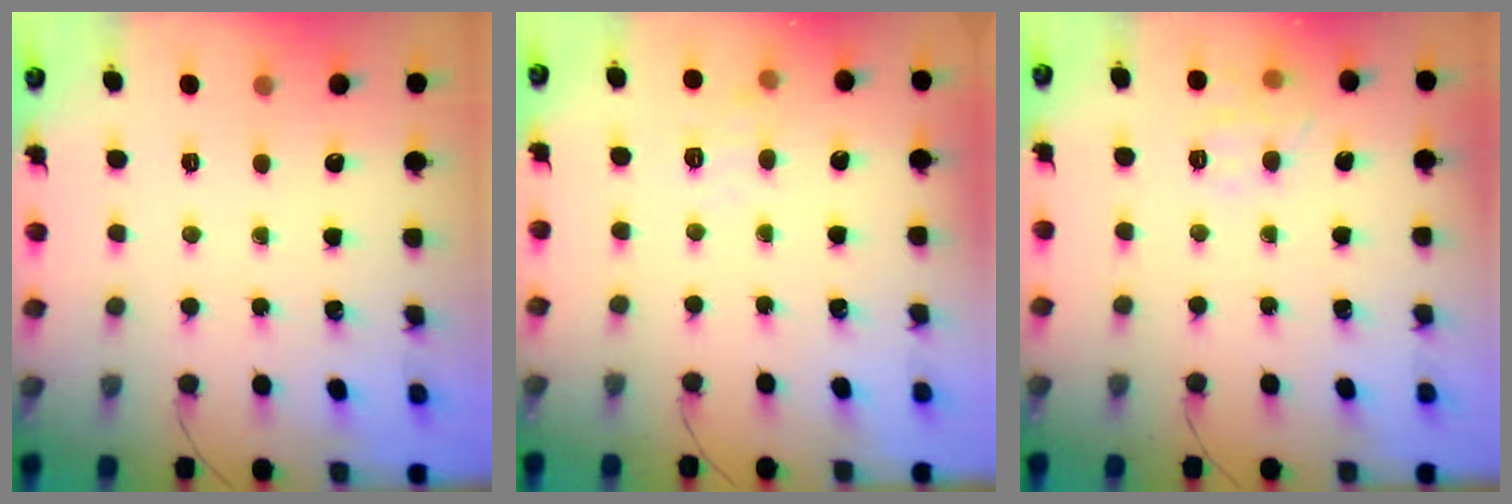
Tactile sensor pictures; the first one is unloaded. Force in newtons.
{"total": 7.7, "press": 7.4, "slide": 2.0}
{"total": 9.5, "press": 9.4, "slide": 0.9}